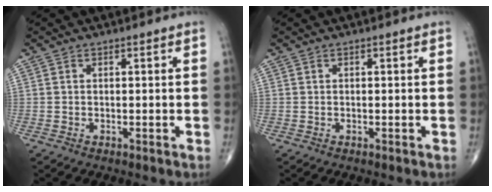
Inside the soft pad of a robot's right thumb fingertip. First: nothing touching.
{"total": 0.0}